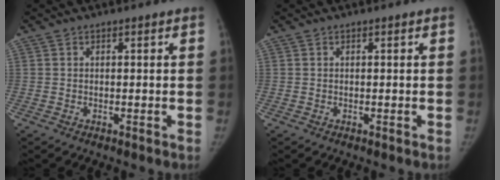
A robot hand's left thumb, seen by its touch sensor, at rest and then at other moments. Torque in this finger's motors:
{"motor_torque": [-0.16, 0.11, 0.20, 0.09, 0.02]}